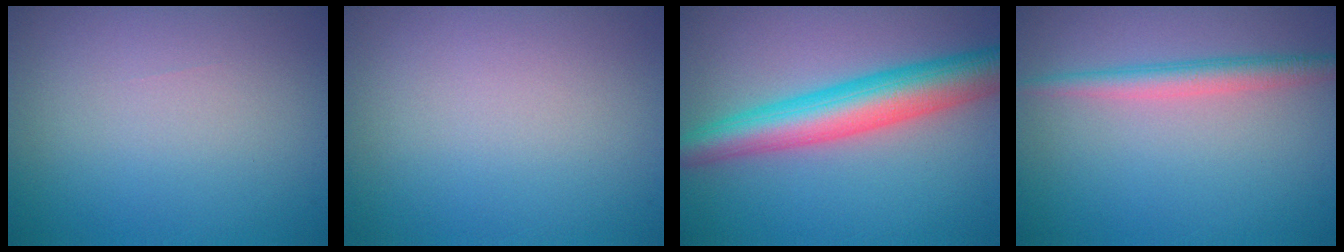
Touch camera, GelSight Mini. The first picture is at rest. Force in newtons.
{"total": 0.0}
{"total": 7.0, "press": 7.0, "slide": 0.1}
{"total": 2.5, "press": 2.5, "slide": 0.0}